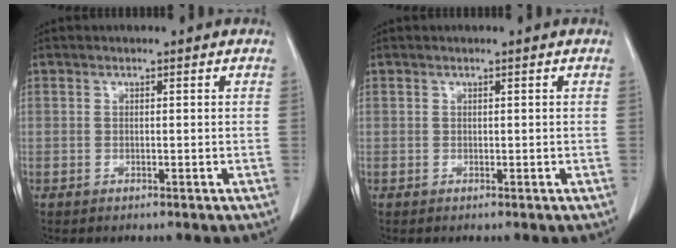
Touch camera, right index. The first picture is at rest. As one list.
[{"total": 0.0}]